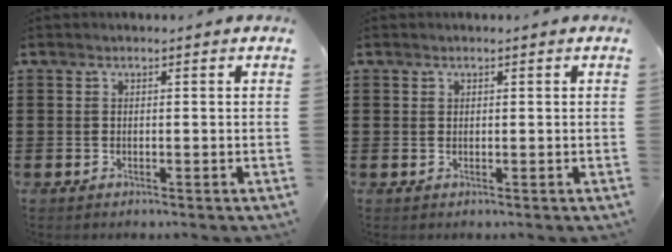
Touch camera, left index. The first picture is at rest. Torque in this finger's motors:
{"motor_torque": [0.13, -0.22, 0.02, 0.01]}